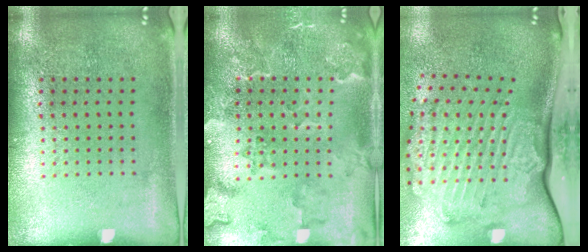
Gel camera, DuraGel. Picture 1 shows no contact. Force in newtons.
{"total": 2.5, "press": 2.2, "slide": 1.1}
{"total": 3.5, "press": 2.5, "slide": 2.5}